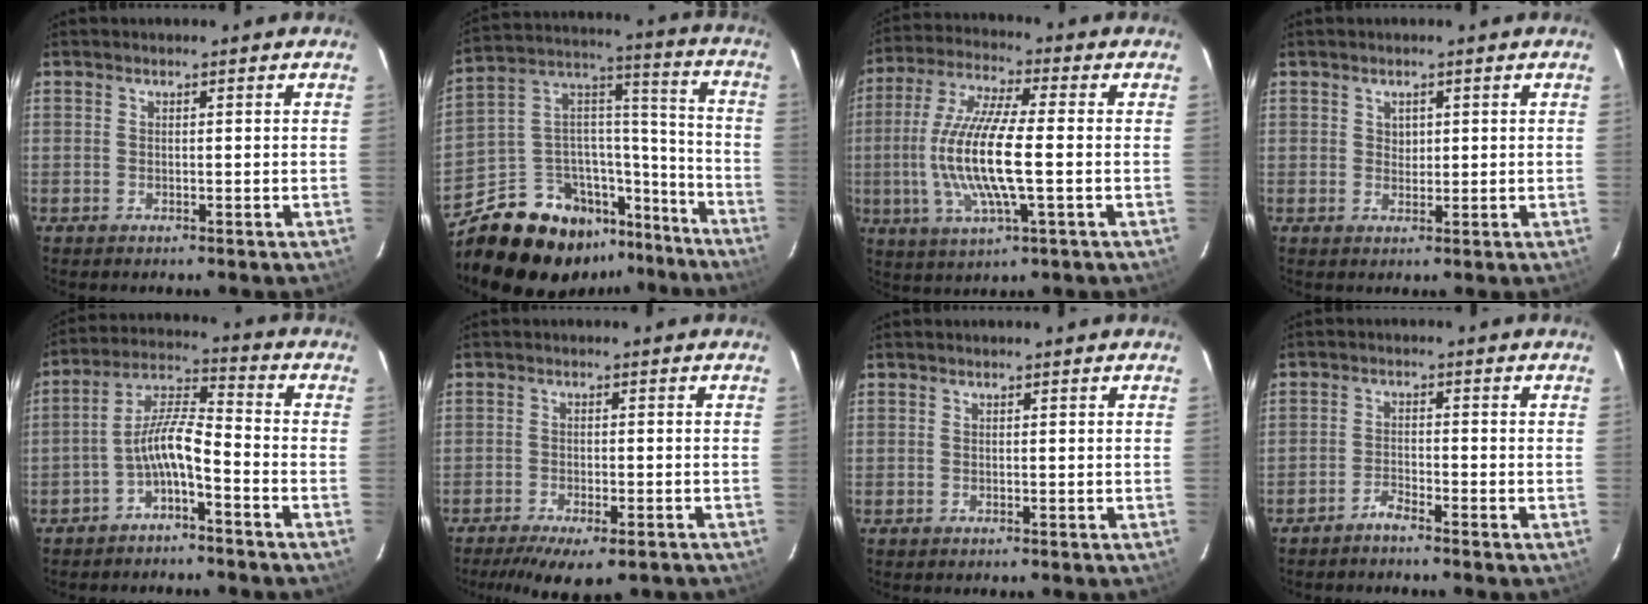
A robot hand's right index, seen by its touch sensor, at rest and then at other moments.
{"total": 23.2, "force": [-17.2, 12.5, 9.2], "torque": [-0.177, 0.077, -0.247]}
{"total": 15.4, "force": [-1.8, 2.8, 15.0], "torque": [-0.306, -0.004, -0.036]}
{"total": 2.0, "force": [0.7, 1.6, 0.9], "torque": [-0.006, 0.005, 0.015]}
{"total": 8.0, "force": [-4.2, 1.9, 6.6], "torque": [-0.148, 0.019, -0.077]}
{"total": 13.3, "force": [-9.9, 4.5, 7.7], "torque": [-0.156, -0.035, -0.142]}
{"total": 0.0}
{"total": 2.7, "force": [-2.5, 0.3, 1.1], "torque": [-0.039, 0.006, -0.050]}